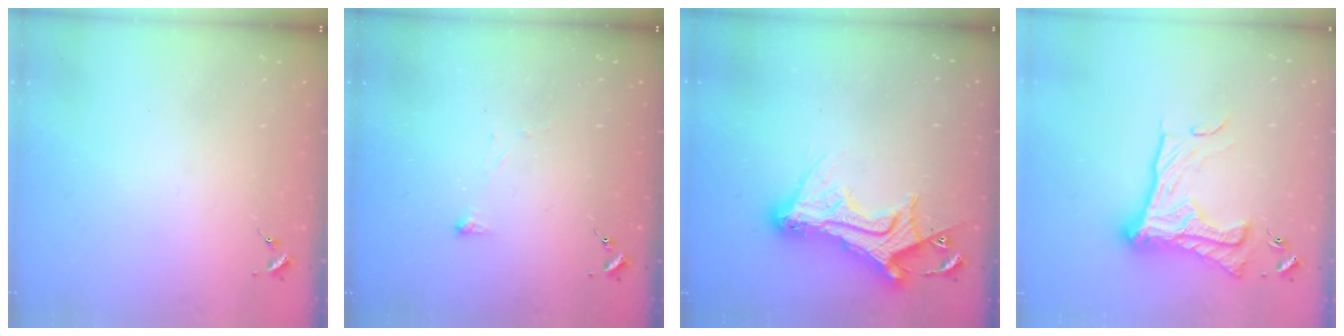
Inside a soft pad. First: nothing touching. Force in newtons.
{"total": 2.9, "press": 2.8, "slide": 0.4}
{"total": 15.5, "press": 15.4, "slide": 1.5}
{"total": 20.2, "press": 20.2, "slide": 1.5}